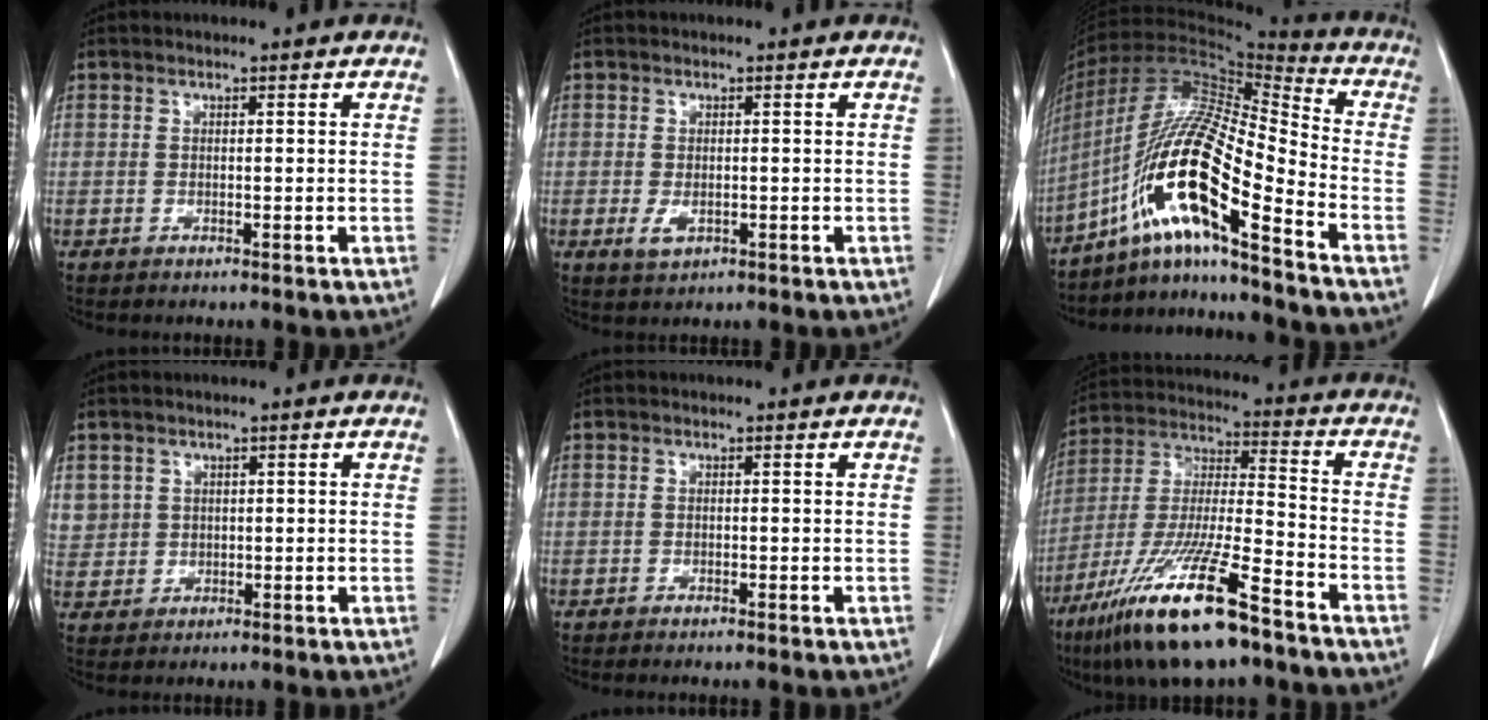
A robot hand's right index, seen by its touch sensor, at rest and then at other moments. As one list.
[{"total": 2.1, "force": [-0.6, 1.2, 1.7], "torque": [-0.033, -0.004, -0.005]}, {"total": 16.7, "force": [-10.0, 0.7, 13.3], "torque": [-0.260, 0.005, -0.186]}, {"total": 4.5, "force": [1.7, 4.2, 0.4], "torque": [-0.006, 0.008, 0.042]}, {"total": 0.6, "force": [-0.5, -0.1, 0.3], "torque": [-0.007, -0.001, -0.008]}, {"total": 18.9, "force": [-12.1, 2.1, 14.4], "torque": [-0.301, -0.045, -0.225]}]